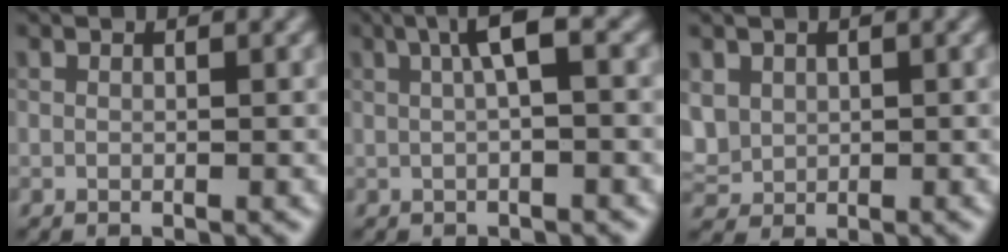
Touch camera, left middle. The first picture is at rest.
{"total": 2.6, "force": [0.2, 0.1, 2.6], "torque": [-0.056, 0.015, 0.017]}
{"total": 0.7, "force": [0.1, 0.7, -0.1], "torque": [-0.022, 0.007, 0.026]}